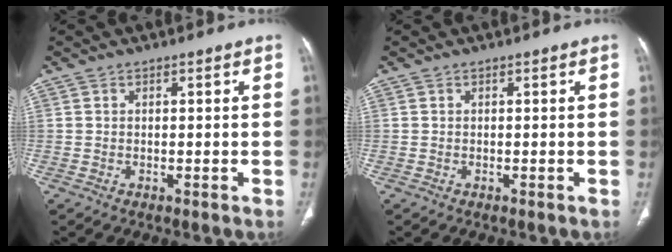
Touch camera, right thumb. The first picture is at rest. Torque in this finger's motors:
{"motor_torque": [0.45, 0.40, 0.58, -0.12, -0.05]}